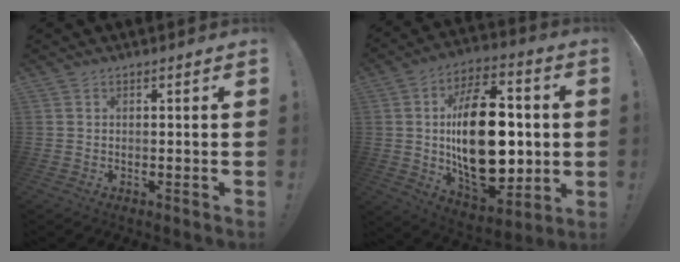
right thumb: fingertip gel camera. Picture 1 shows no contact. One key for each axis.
{"total": 28.7, "fx": 0.6, "fy": 16.3, "fz": 23.7, "tx": -0.400, "ty": -0.002, "tz": 0.022}